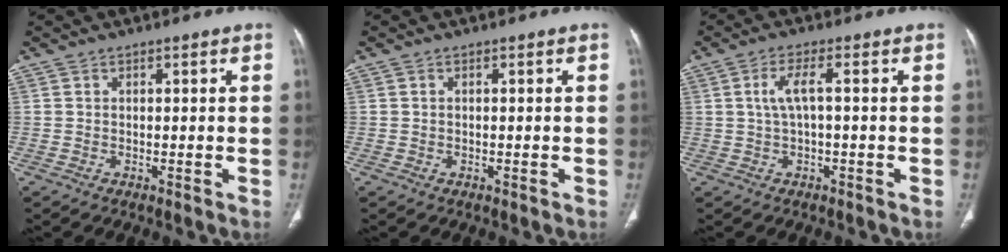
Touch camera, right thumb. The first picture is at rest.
{"total": 0.0}
{"total": 3.7, "force": [0.3, 0.9, 3.6], "torque": [-0.089, 0.015, 0.007]}